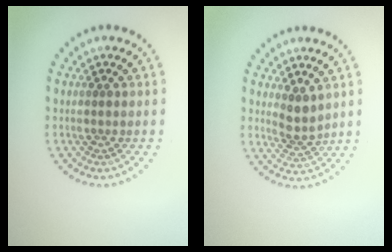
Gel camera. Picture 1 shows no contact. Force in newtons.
{"total": 2.0, "press": 1.6, "slide": 1.2}